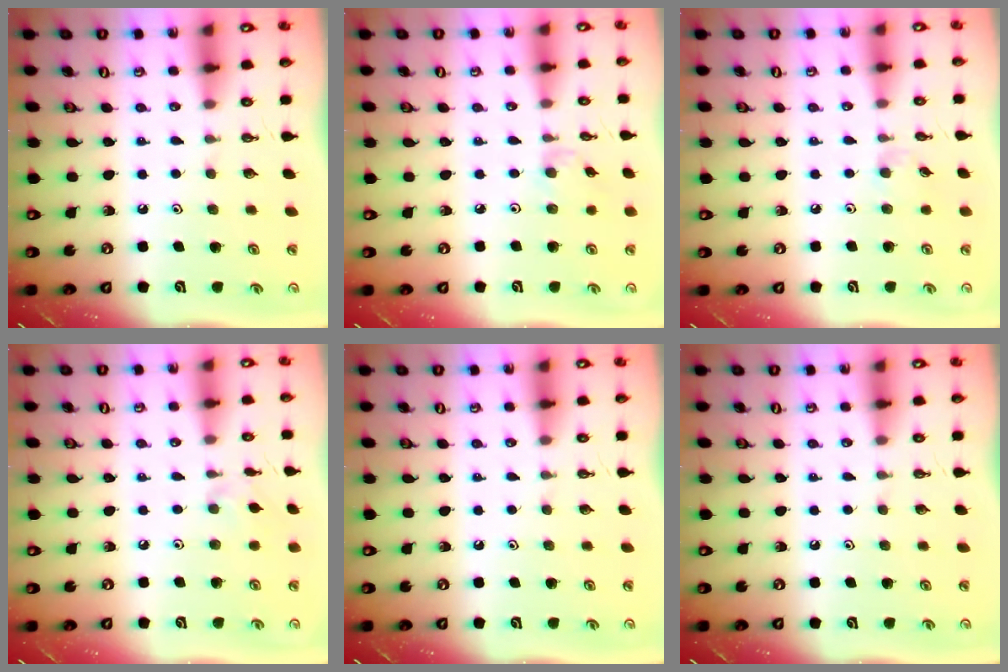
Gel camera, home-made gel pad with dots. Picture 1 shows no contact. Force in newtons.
{"total": 1.6, "press": 1.5, "slide": 0.4}
{"total": 3.2, "press": 3.1, "slide": 0.6}
{"total": 1.9, "press": 1.8, "slide": 0.6}
{"total": 0.0}
{"total": 0.0}